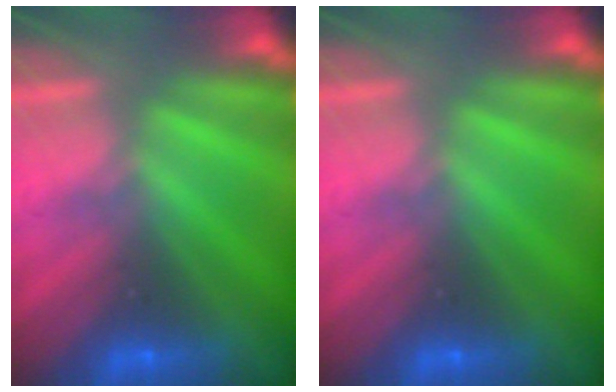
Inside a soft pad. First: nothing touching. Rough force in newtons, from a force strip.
{"total": 0.0}